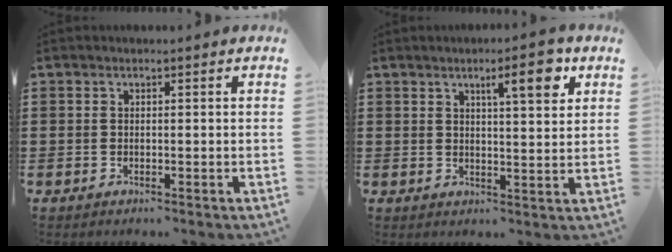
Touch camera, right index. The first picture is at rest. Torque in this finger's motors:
{"motor_torque": [0.38, 0.09, 0.33, 0.09]}